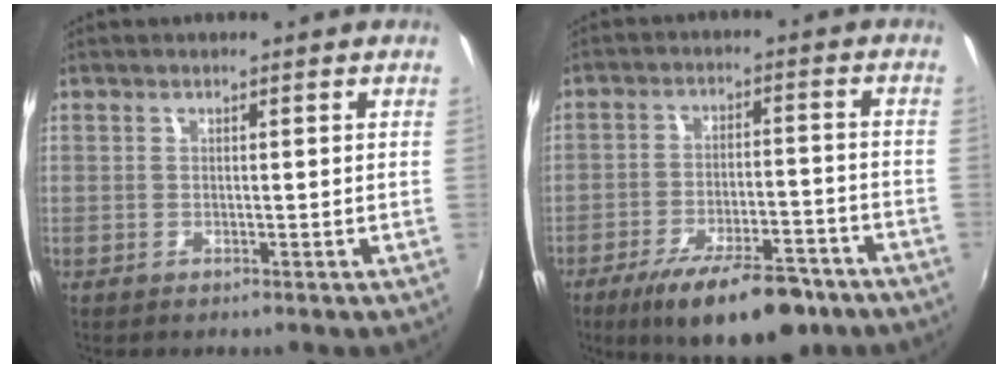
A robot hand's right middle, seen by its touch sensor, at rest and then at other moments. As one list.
[{"total": 16.0, "force": [-11.3, 5.2, 10.1], "torque": [-0.174, -0.017, -0.166]}]